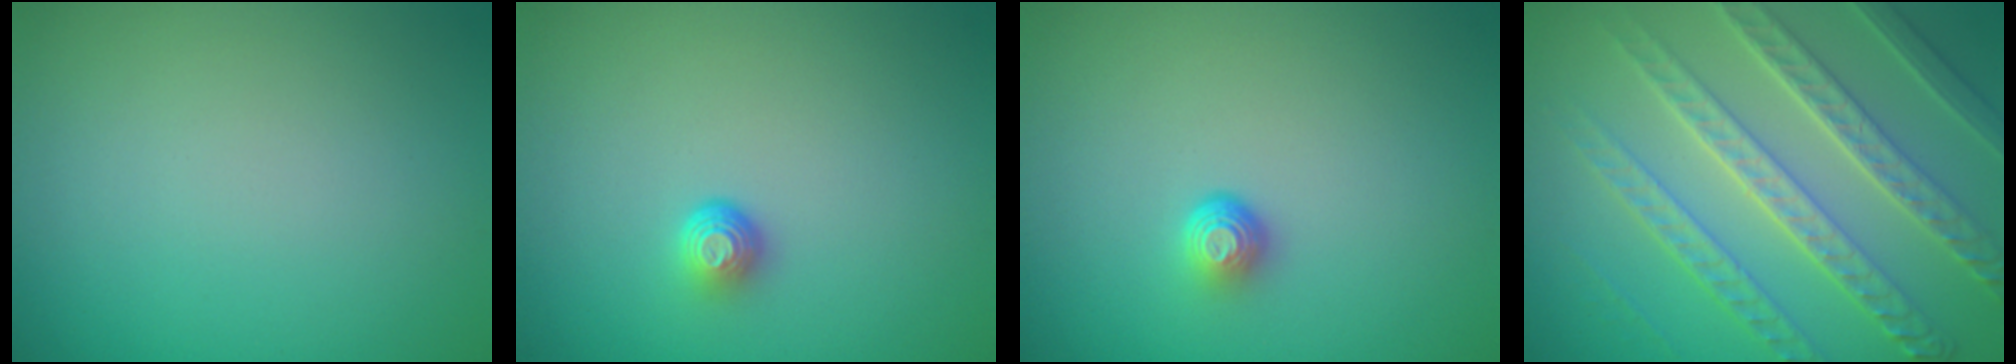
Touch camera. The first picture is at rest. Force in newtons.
{"total": 1.5, "press": 1.0, "slide": 1.2}
{"total": 1.7, "press": 1.1, "slide": 1.3}
{"total": 6.2, "press": 5.6, "slide": 2.7}